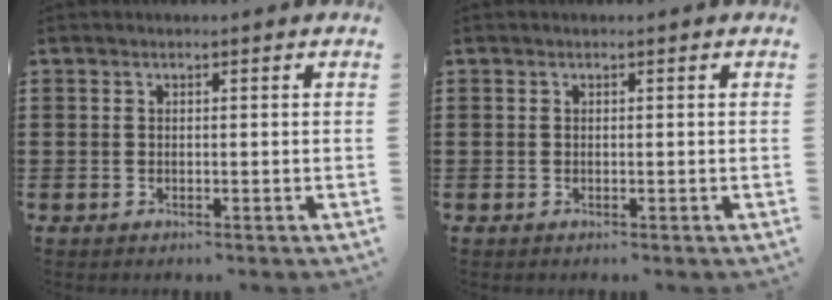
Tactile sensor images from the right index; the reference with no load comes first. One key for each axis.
{"total": 0.0}